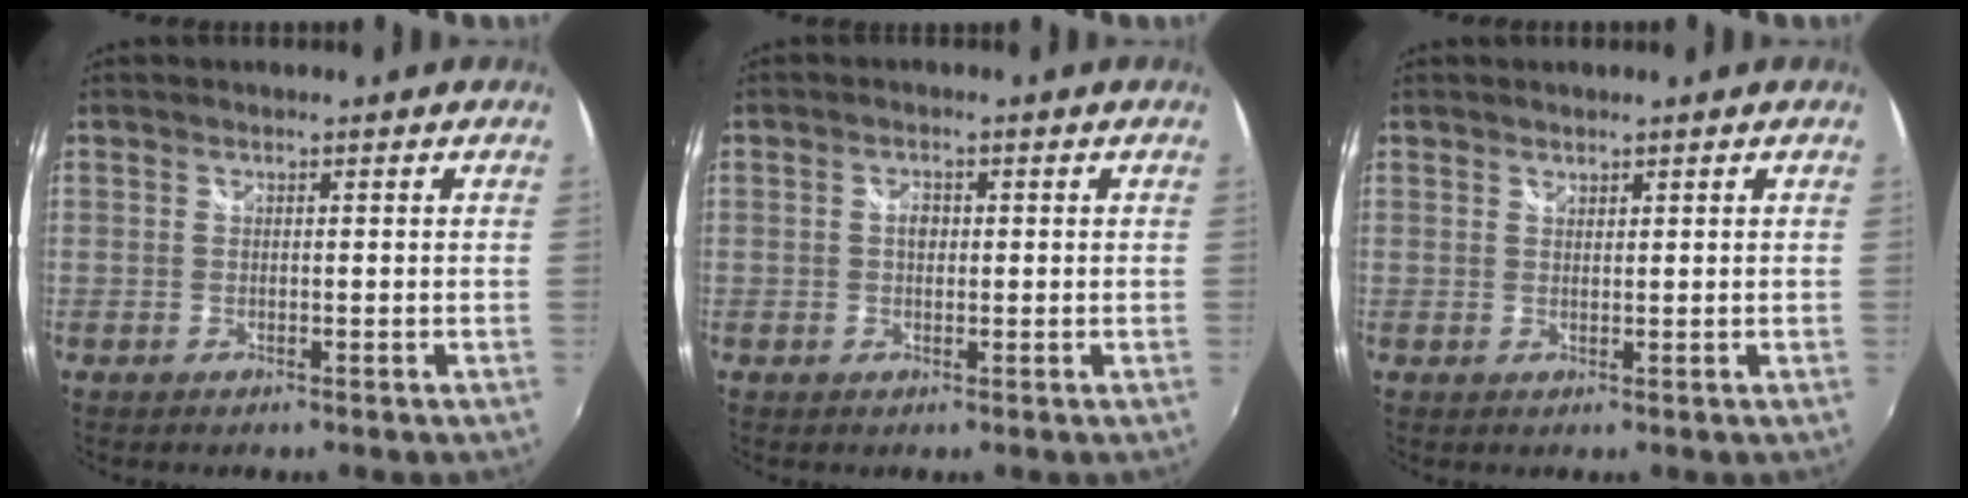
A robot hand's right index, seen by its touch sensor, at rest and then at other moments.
{"total": 1.7, "force": [0.1, 1.3, 1.1], "torque": [-0.019, 0.004, 0.000]}
{"total": 0.9, "force": [0.8, 0.3, 0.0], "torque": [0.002, 0.001, 0.015]}